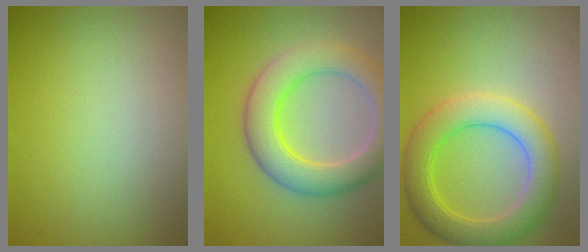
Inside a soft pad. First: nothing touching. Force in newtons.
{"total": 6.4, "press": 6.4, "slide": 0.3}
{"total": 5.6, "press": 5.6, "slide": 0.2}